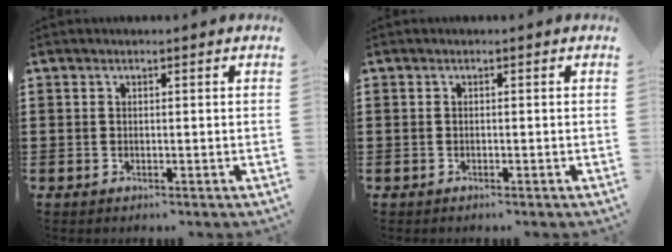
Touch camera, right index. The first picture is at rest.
{"total": 0.0}